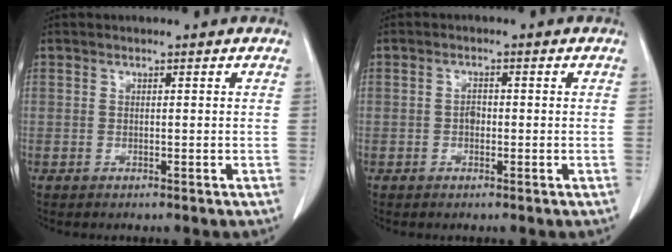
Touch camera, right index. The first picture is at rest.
{"total": 1.4, "force": [-0.3, 0.9, 1.1], "torque": [-0.018, 0.004, -0.006]}